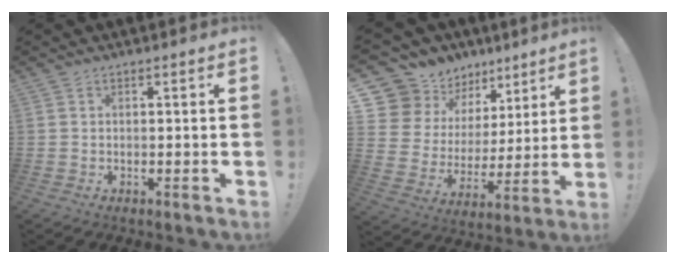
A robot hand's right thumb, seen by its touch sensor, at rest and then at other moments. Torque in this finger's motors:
{"motor_torque": [-0.40, 0.45, 0.19, 0.19, 0.00]}